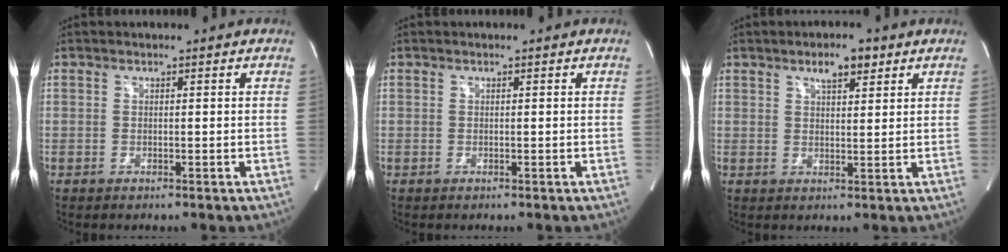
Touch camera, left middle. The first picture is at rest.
{"total": 0.0}
{"total": 4.3, "force": [2.7, 1.3, 3.0], "torque": [-0.053, 0.005, 0.045]}